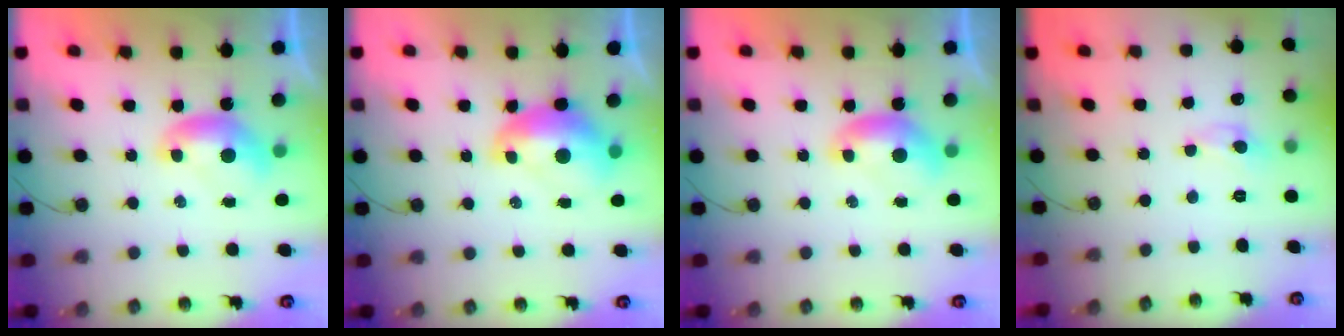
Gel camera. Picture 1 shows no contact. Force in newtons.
{"total": 2.6, "press": 2.5, "slide": 0.7}
{"total": 0.0}
{"total": 0.0}